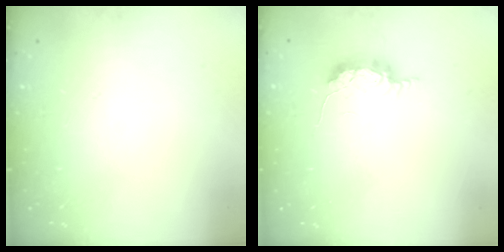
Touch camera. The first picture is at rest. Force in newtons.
{"total": 6.1, "press": 5.7, "slide": 2.2}